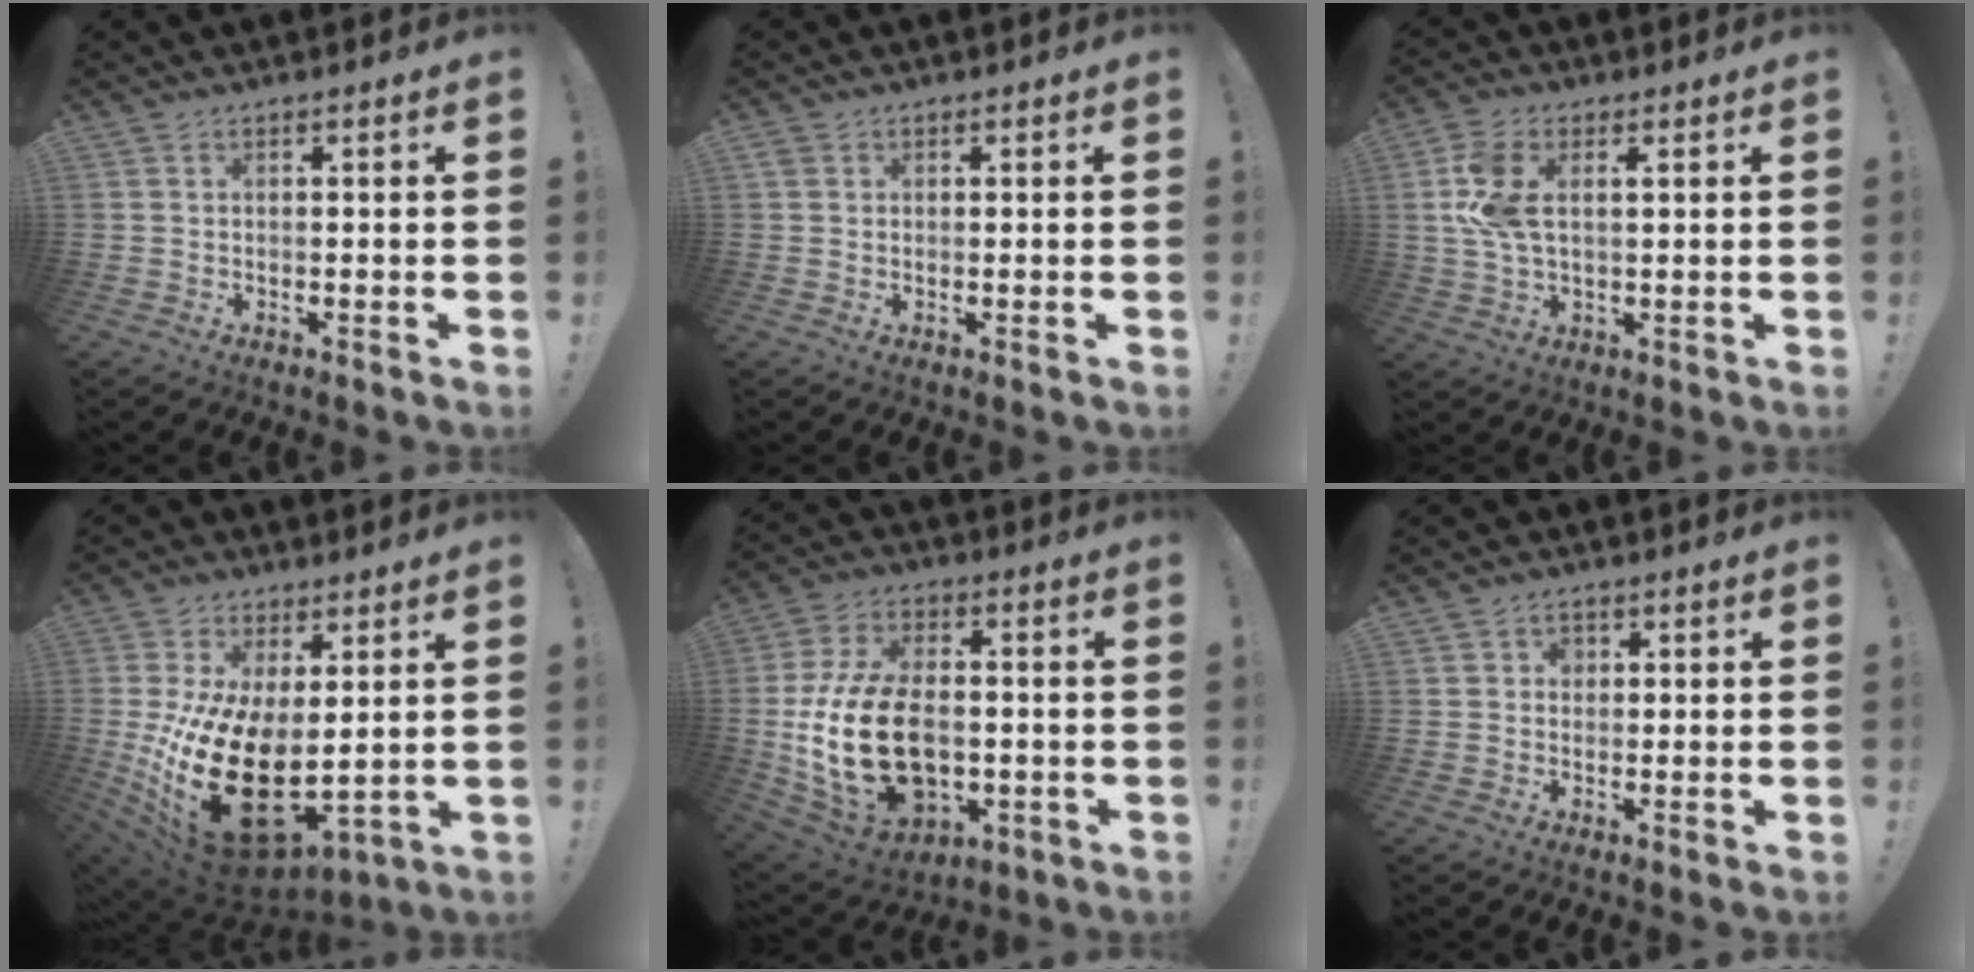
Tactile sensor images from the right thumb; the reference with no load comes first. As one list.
[{"total": 1.3, "force": [0.7, 1.0, 0.4], "torque": [-0.006, 0.001, 0.013]}, {"total": 9.4, "force": [2.4, 4.9, 7.7], "torque": [-0.146, -0.004, 0.046]}, {"total": 23.6, "force": [-2.0, 13.2, 19.4], "torque": [-0.368, -0.006, -0.006]}, {"total": 23.6, "force": [-3.5, 15.4, 17.6], "torque": [-0.344, 0.023, -0.044]}, {"total": 1.9, "force": [0.2, 1.7, 0.9], "torque": [-0.017, 0.005, 0.003]}]